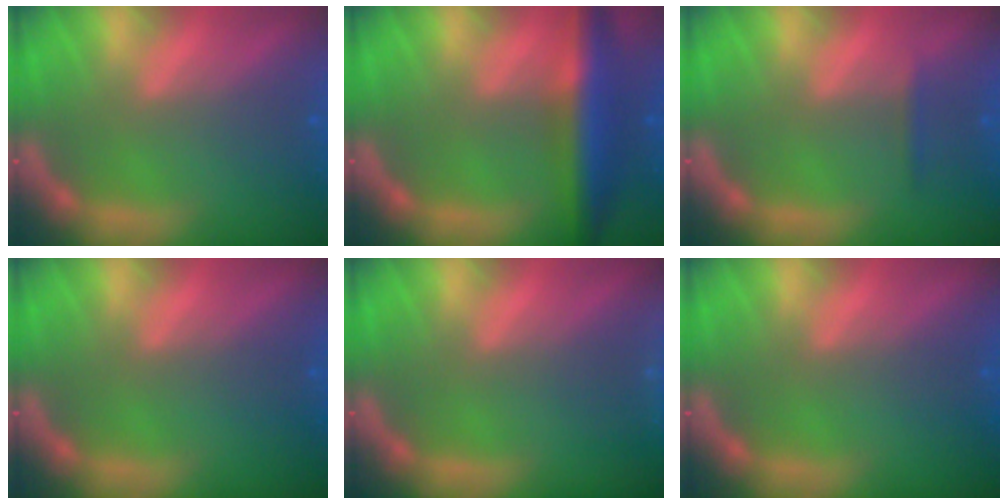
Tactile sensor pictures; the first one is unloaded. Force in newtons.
{"total": 7.0}
{"total": 0.9}
{"total": 0.0}
{"total": 3.0}
{"total": 0.0}